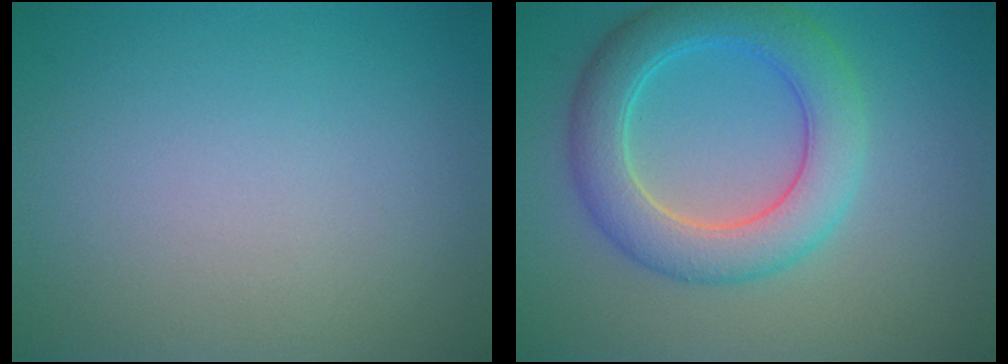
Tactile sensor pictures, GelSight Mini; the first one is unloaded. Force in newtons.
{"total": 6.1, "press": 6.1, "slide": 0.2}